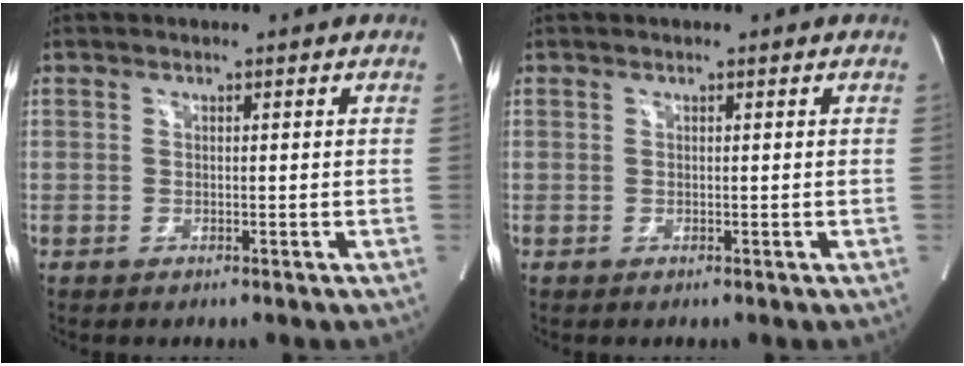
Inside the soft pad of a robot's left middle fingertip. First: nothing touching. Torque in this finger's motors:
{"motor_torque": [-0.20, 0.03, -0.08, -0.01]}